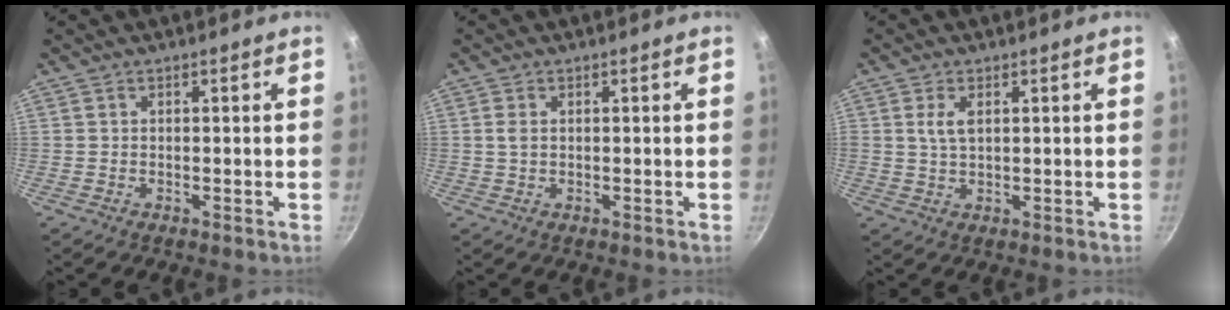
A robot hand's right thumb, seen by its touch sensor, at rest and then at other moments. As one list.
[{"total": 1.3, "force": [0.2, 0.8, 1.0], "torque": [-0.023, 0.000, 0.005]}, {"total": 3.0, "force": [0.9, 1.5, 2.4], "torque": [-0.048, 0.000, 0.020]}]